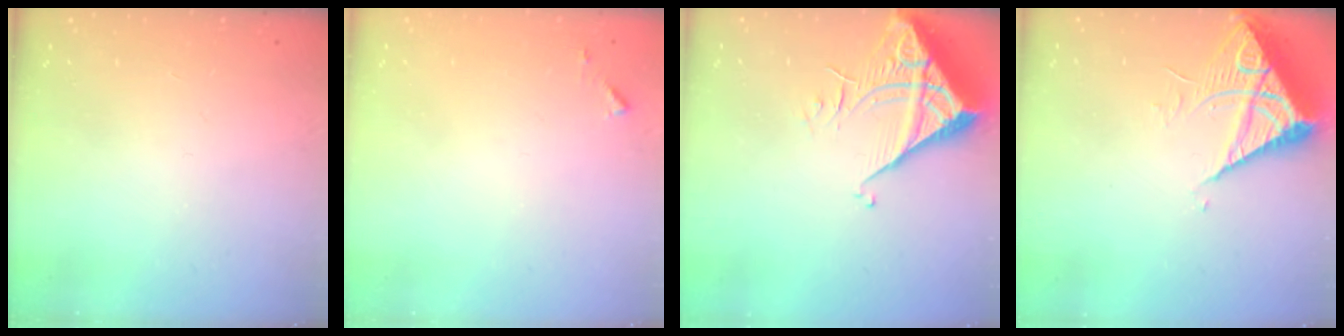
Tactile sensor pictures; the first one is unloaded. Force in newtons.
{"total": 4.5, "press": 4.4, "slide": 0.4}
{"total": 6.7, "press": 6.7, "slide": 0.7}
{"total": 7.8, "press": 7.8, "slide": 0.8}